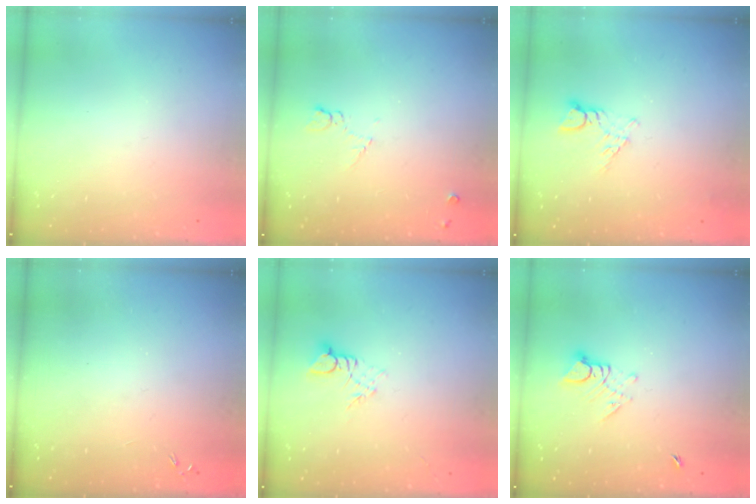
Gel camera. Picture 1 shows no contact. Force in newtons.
{"total": 6.1, "press": 6.0, "slide": 0.9}
{"total": 3.8, "press": 3.8, "slide": 0.4}
{"total": 0.0}
{"total": 2.6, "press": 2.6, "slide": 0.3}
{"total": 5.1, "press": 5.1, "slide": 0.5}